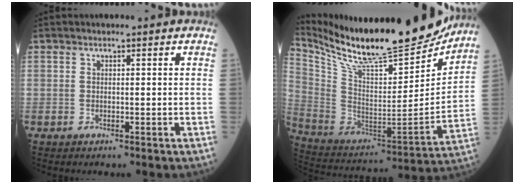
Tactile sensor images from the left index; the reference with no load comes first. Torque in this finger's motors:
{"motor_torque": [0.57, -1.57, 0.21, 0.09]}